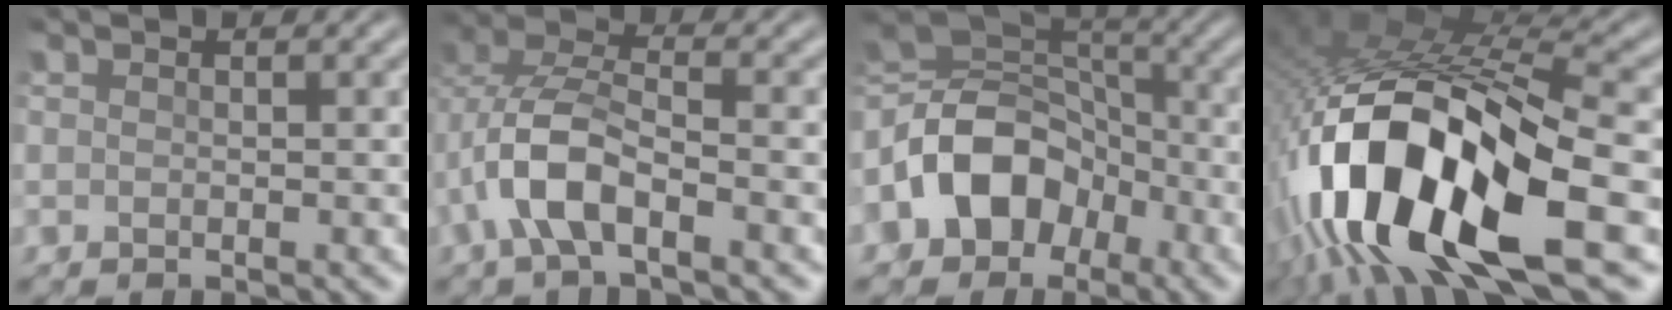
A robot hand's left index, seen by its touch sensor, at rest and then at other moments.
{"total": 5.7, "force": [-2.1, 2.6, 4.7], "torque": [-0.106, 0.010, -0.041]}
{"total": 9.2, "force": [-3.6, 6.8, 5.2], "torque": [-0.097, 0.013, -0.075]}
{"total": 15.5, "force": [-5.9, 6.3, 12.8], "torque": [-0.253, 0.001, -0.096]}